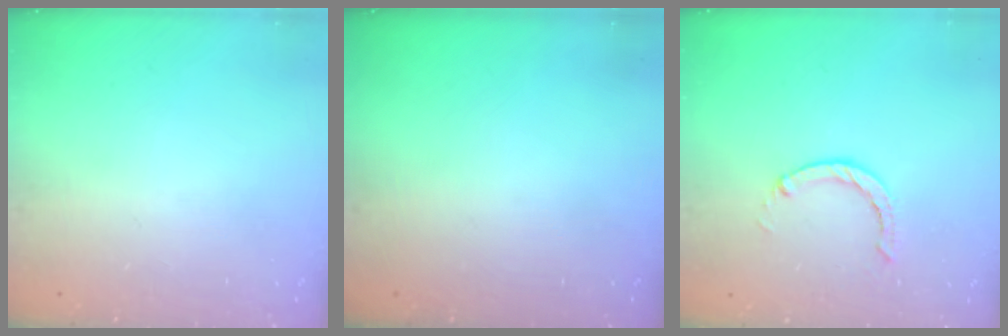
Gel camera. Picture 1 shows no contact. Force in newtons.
{"total": 0.0}
{"total": 0.0}